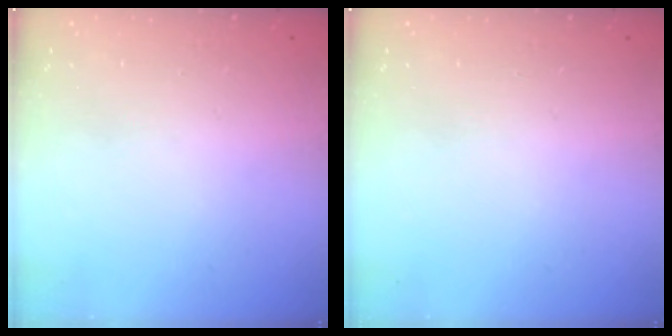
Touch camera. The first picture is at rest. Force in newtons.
{"total": 0.0}